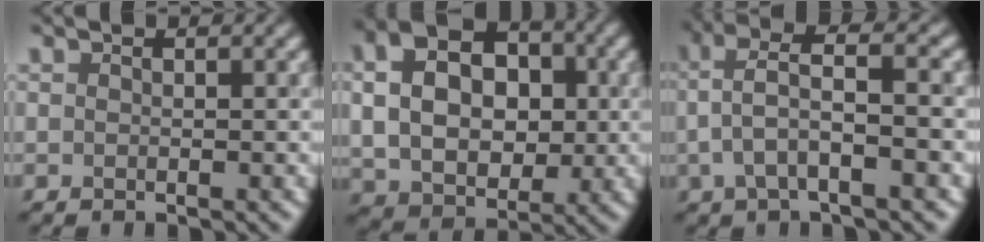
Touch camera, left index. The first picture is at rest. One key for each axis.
{"total": 9.8, "fx": 1.4, "fy": 7.0, "fz": 6.7, "tx": -0.141, "ty": 0.014, "tz": 0.022}
{"total": 5.0, "fx": 0.2, "fy": 1.3, "fz": 4.8, "tx": -0.095, "ty": 0.020, "tz": -0.001}